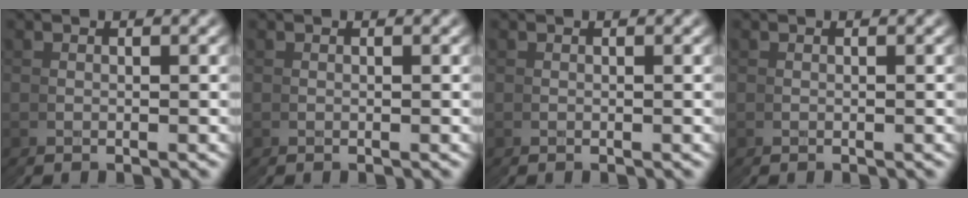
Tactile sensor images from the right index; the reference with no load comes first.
{"total": 0.0}
{"total": 0.0}
{"total": 0.0}